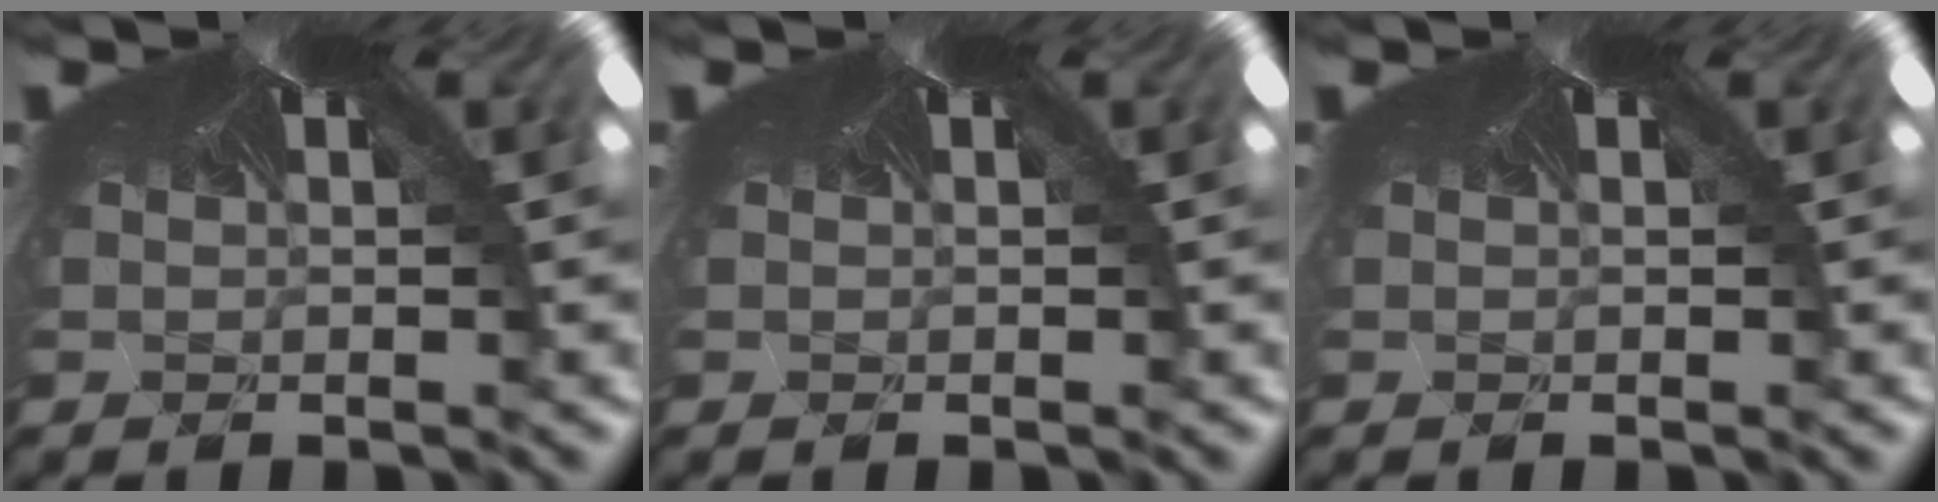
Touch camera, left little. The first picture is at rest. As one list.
[{"total": 0.0}, {"total": 0.0}]